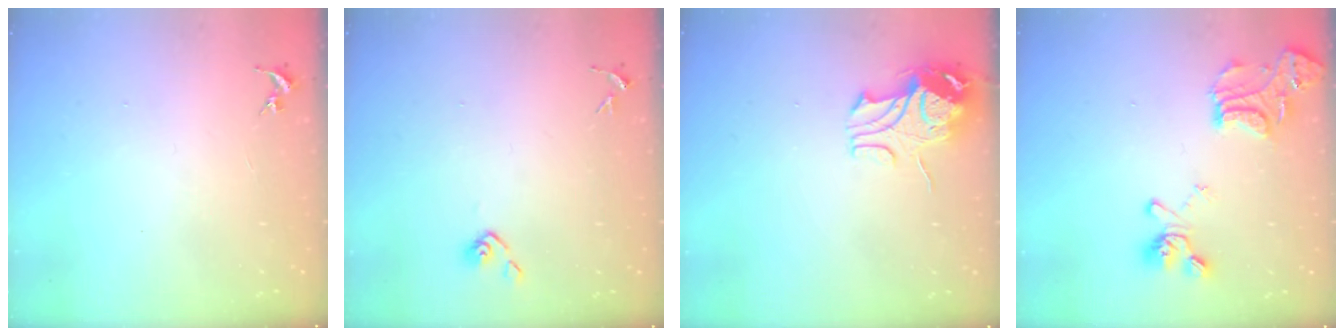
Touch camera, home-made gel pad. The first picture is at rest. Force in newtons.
{"total": 3.6, "press": 3.6, "slide": 0.8}
{"total": 9.4, "press": 9.3, "slide": 1.3}
{"total": 17.1, "press": 17.0, "slide": 1.7}